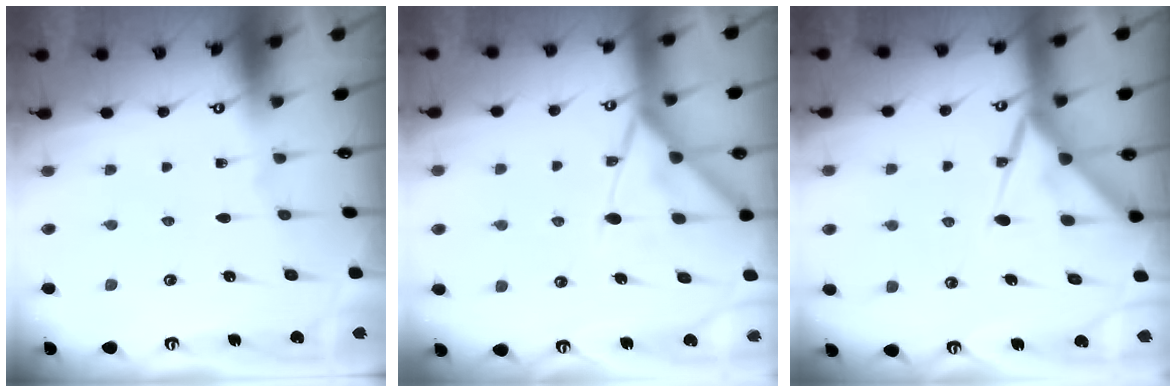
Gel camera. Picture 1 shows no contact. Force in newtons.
{"total": 13.9, "press": 13.9, "slide": 1.2}
{"total": 11.4, "press": 11.3, "slide": 1.2}